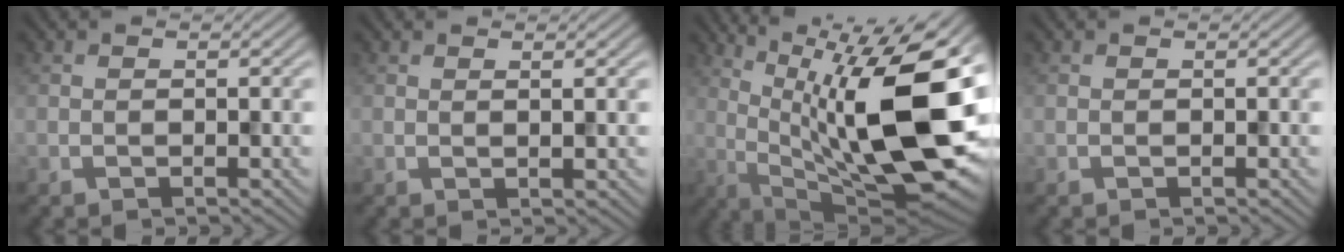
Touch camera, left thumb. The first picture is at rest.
{"total": 1.1, "force": [0.6, 0.1, 0.9], "torque": [-0.018, 0.003, 0.009]}
{"total": 20.1, "force": [3.3, 6.5, 18.7], "torque": [-0.290, 0.021, 0.067]}
{"total": 0.0}